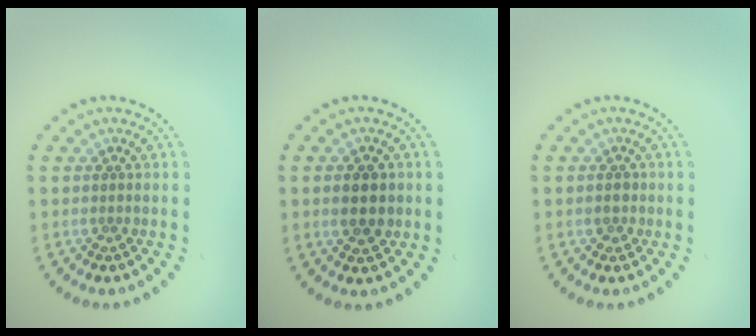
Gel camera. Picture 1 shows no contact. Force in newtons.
{"total": 2.9, "press": 2.9, "slide": 0.2}
{"total": 1.2, "press": 1.2, "slide": 0.2}